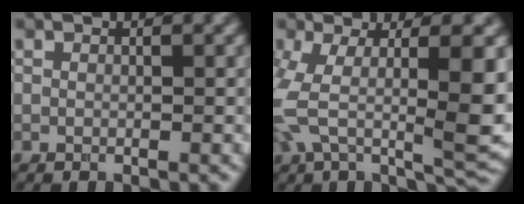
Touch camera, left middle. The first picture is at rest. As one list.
[{"total": 9.9, "force": [-0.7, 3.4, 9.3], "torque": [-0.186, -0.015, -0.003]}]